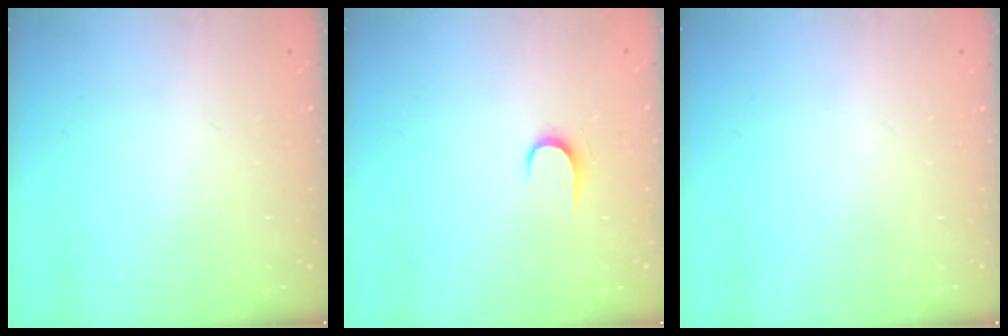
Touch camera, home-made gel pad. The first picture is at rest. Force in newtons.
{"total": 5.4, "press": 5.4, "slide": 0.7}
{"total": 0.0}